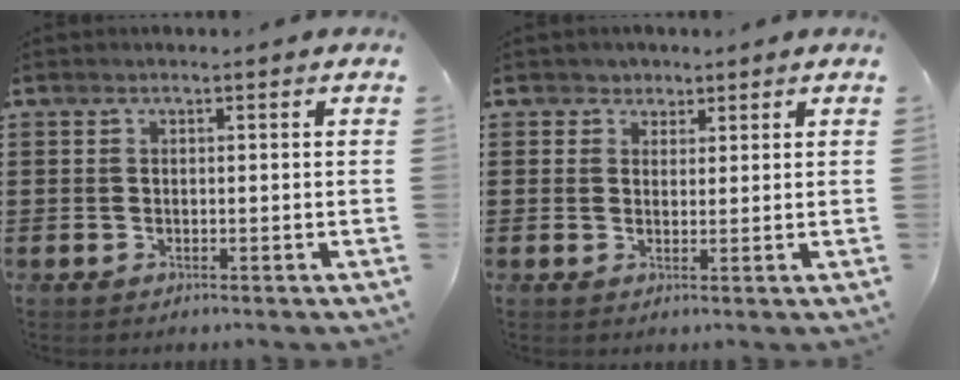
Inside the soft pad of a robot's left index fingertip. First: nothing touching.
{"total": 2.1, "force": [1.4, 1.6, -0.1], "torque": [-0.009, 0.008, 0.024]}